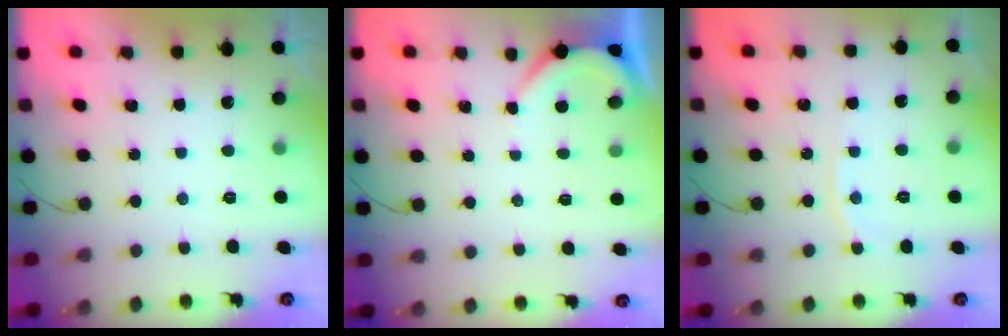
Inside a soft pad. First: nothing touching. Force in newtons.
{"total": 2.7, "press": 2.7, "slide": 0.3}
{"total": 3.9, "press": 3.8, "slide": 0.6}